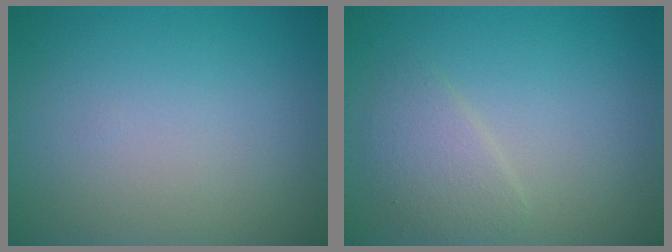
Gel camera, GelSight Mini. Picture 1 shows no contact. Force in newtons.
{"total": 2.2, "press": 2.2, "slide": 0.1}